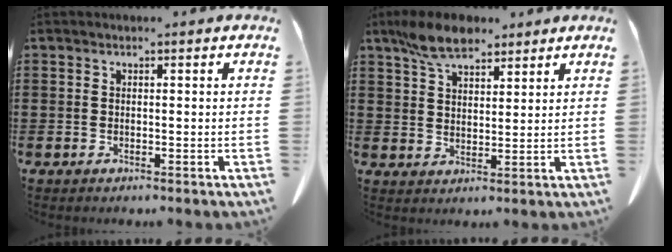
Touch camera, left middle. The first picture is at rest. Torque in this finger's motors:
{"motor_torque": [1.03, 0.80, 0.48, 0.11]}